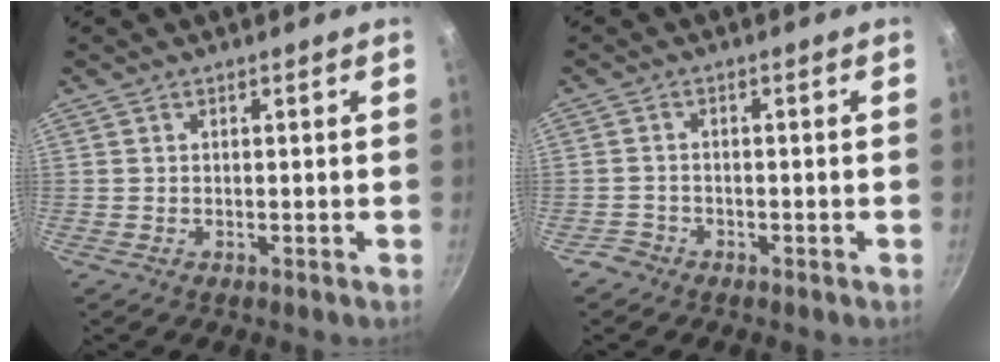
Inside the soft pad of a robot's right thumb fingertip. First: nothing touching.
{"total": 2.2, "force": [-1.6, 1.5, 0.1], "torque": [0.002, 0.024, -0.027]}